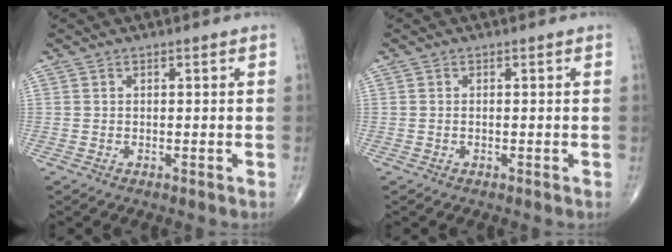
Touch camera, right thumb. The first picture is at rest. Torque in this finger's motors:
{"motor_torque": [-0.24, 0.00, -0.40, -0.17, 0.02]}